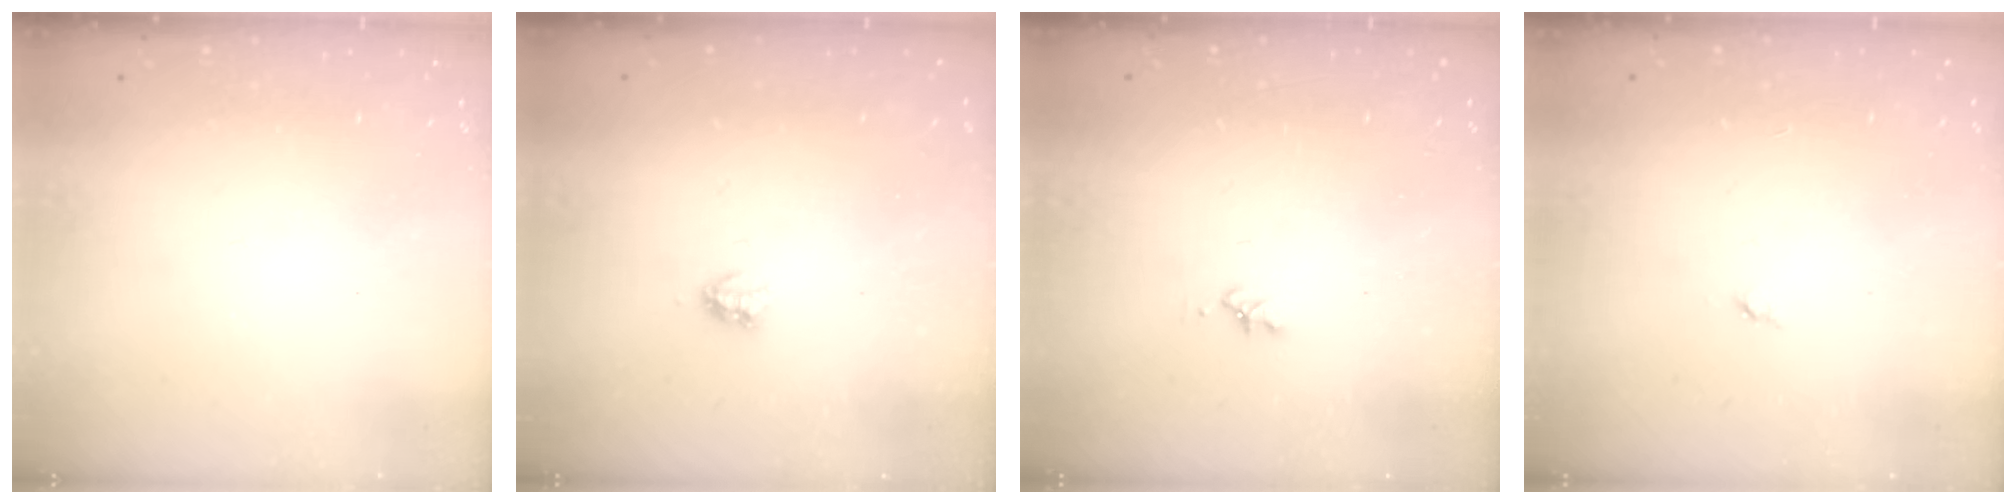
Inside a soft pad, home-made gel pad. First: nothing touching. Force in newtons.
{"total": 2.9, "press": 2.9, "slide": 0.5}
{"total": 1.6, "press": 1.6, "slide": 0.3}
{"total": 2.8, "press": 2.8, "slide": 0.4}